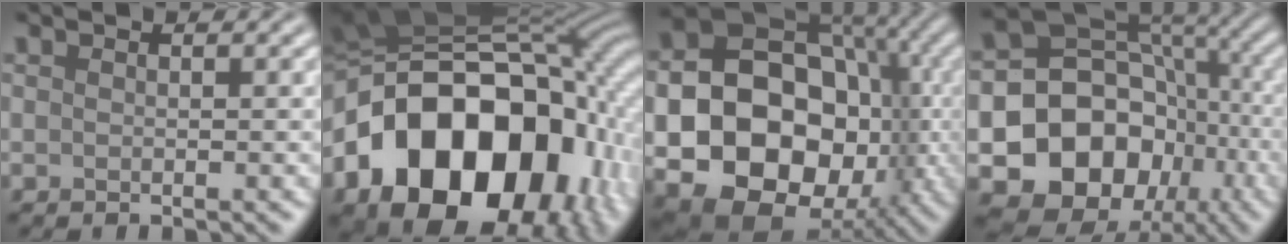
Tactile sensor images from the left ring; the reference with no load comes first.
{"total": 20.8, "force": [-4.9, 15.4, 13.1], "torque": [-0.252, -0.011, -0.077]}
{"total": 22.1, "force": [-4.6, 18.8, 10.7], "torque": [-0.164, -0.043, -0.099]}
{"total": 15.0, "force": [-5.2, 12.3, 6.7], "torque": [-0.108, -0.001, -0.108]}